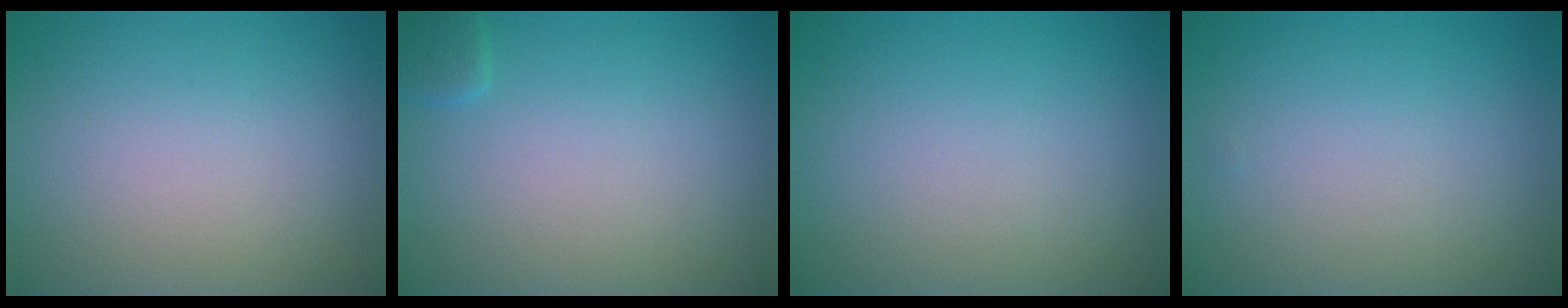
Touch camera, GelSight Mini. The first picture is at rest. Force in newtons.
{"total": 1.0, "press": 1.0, "slide": 0.1}
{"total": 0.0}
{"total": 0.0}